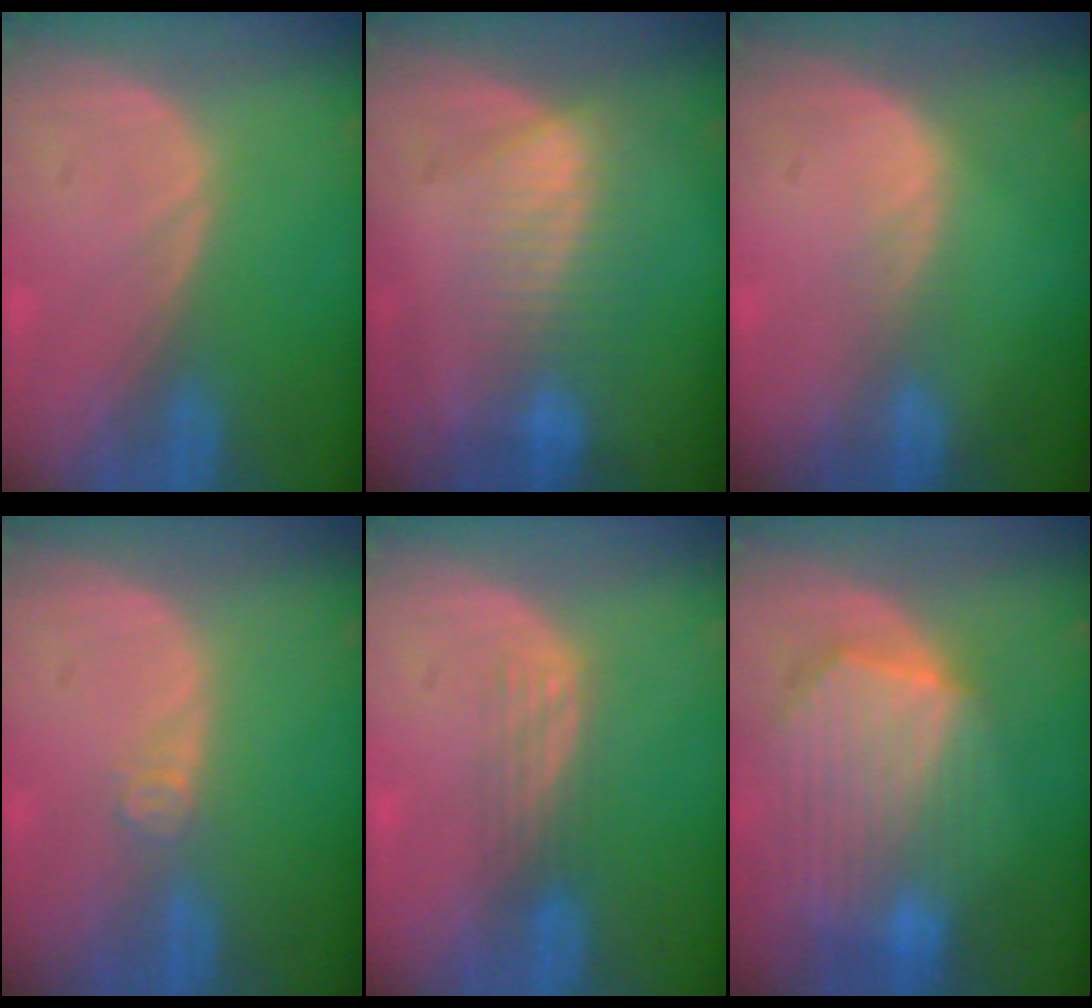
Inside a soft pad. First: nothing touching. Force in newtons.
{"total": 7.1, "press": 6.2, "slide": 3.5}
{"total": 1.3, "press": 1.3, "slide": 0.1}
{"total": 2.0, "press": 1.6, "slide": 1.1}
{"total": 2.8, "press": 2.5, "slide": 1.3}
{"total": 10.3, "press": 8.9, "slide": 5.1}